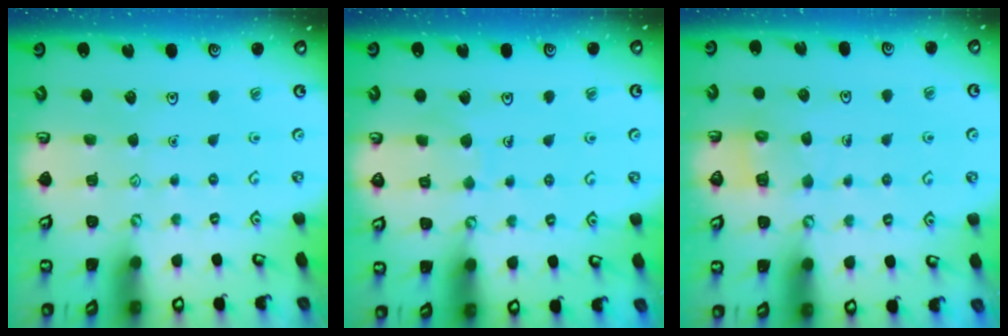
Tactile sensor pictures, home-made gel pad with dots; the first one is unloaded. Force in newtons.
{"total": 5.4, "press": 5.4, "slide": 0.5}
{"total": 5.3, "press": 5.3, "slide": 0.5}